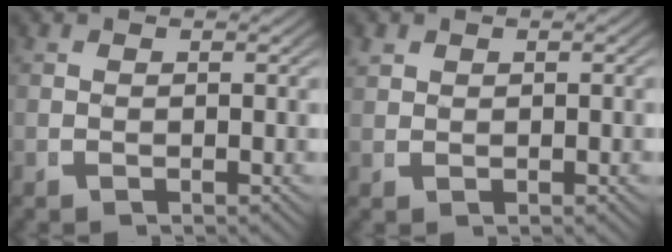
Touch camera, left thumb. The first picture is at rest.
{"total": 1.1, "force": [0.7, 0.7, 0.4], "torque": [-0.012, -0.002, 0.018]}